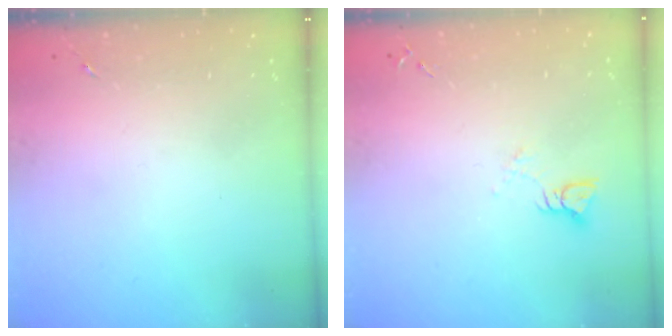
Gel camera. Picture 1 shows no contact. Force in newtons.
{"total": 3.5, "press": 3.5, "slide": 0.3}